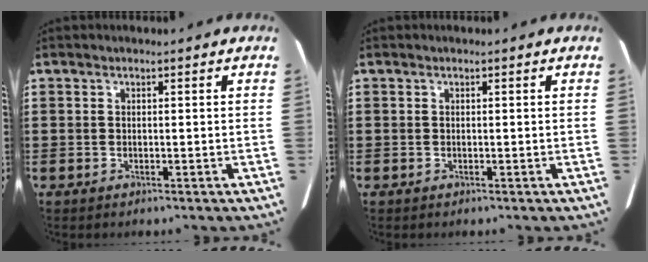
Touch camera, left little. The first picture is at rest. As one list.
[{"total": 0.0}]